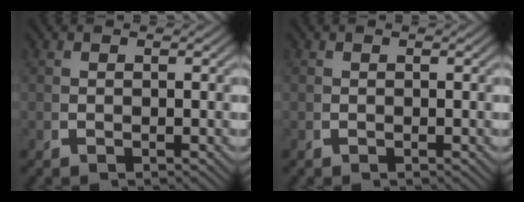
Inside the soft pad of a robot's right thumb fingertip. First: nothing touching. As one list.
[{"total": 0.0}]